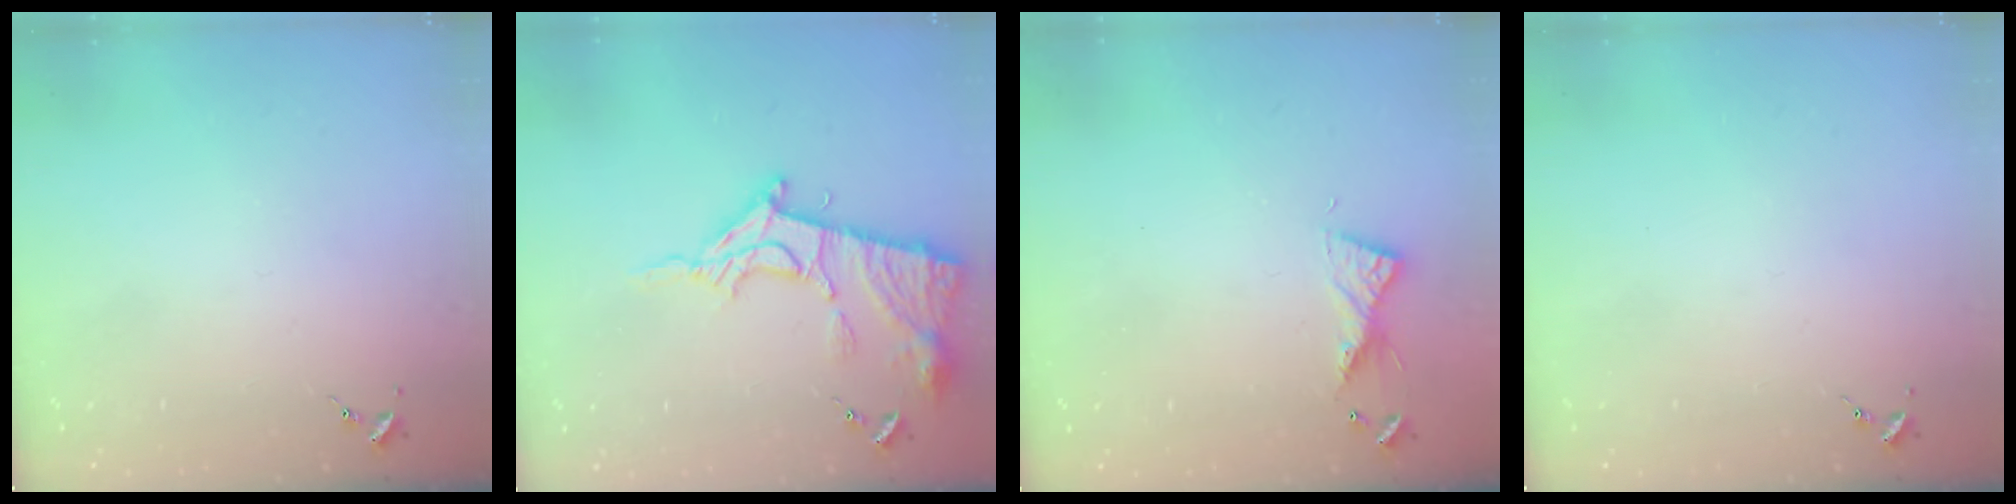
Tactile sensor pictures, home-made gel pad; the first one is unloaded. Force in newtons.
{"total": 14.2, "press": 14.2, "slide": 1.1}
{"total": 6.4, "press": 6.4, "slide": 0.6}
{"total": 0.0}